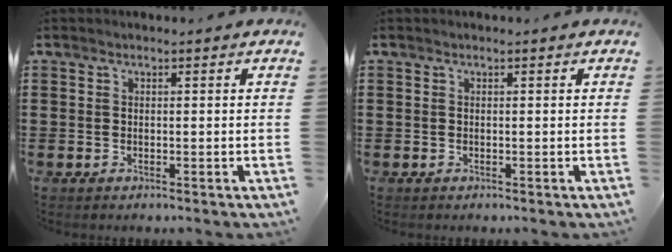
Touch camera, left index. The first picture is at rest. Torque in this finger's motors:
{"motor_torque": [-0.94, 1.19, 0.00, 0.00]}